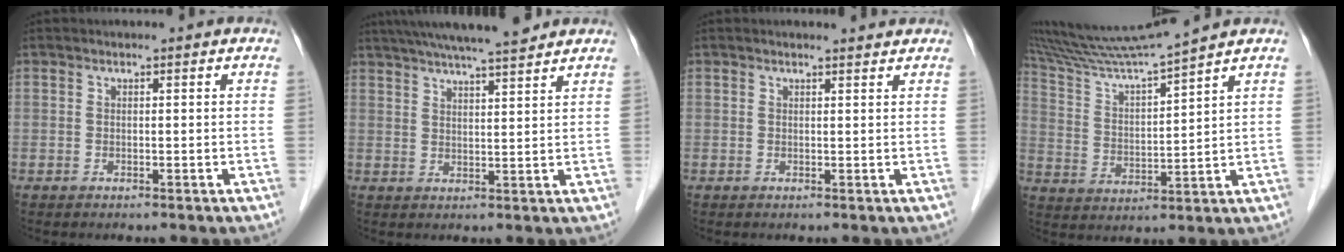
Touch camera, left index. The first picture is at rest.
{"total": 13.2, "force": [11.4, 0.6, 6.5], "torque": [-0.114, 0.026, 0.169]}
{"total": 2.5, "force": [2.4, 0.1, 0.4], "torque": [-0.010, 0.002, 0.027]}
{"total": 11.1, "force": [10.2, -2.7, 3.6], "torque": [-0.076, -0.008, 0.197]}